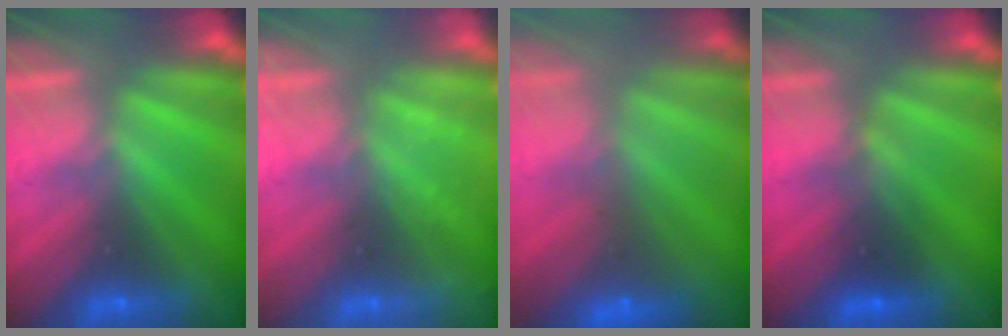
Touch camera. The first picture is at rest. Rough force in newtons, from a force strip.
{"total": 2.3}
{"total": 7.1}
{"total": 2.7}